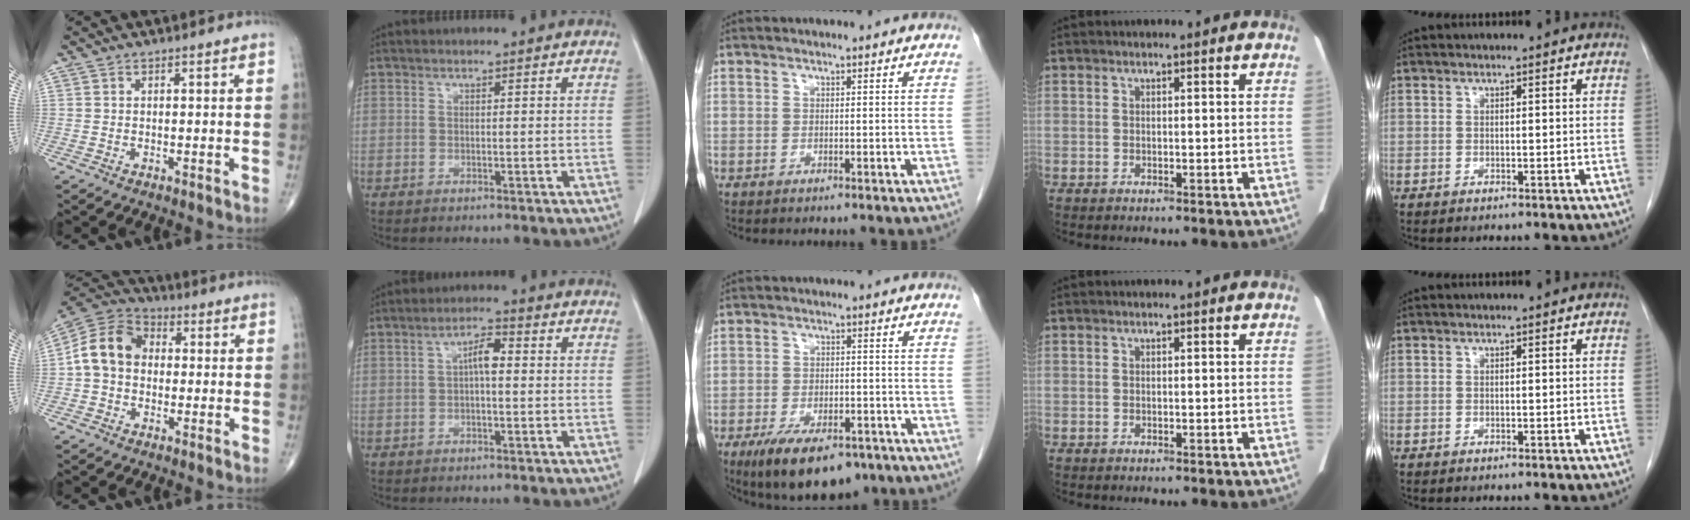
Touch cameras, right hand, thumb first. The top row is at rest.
{"thumb": {"total": 10.8, "force": [0.0, 8.5, 6.6], "torque": [-0.109, 0.034, -0.015]}, "index": {"total": 3.5, "force": [0.3, 1.1, 3.3], "torque": [-0.057, 0.013, 0.002]}, "middle": {"total": 11.5, "force": [-7.9, 4.6, 7.0], "torque": [-0.114, -0.008, -0.121]}}